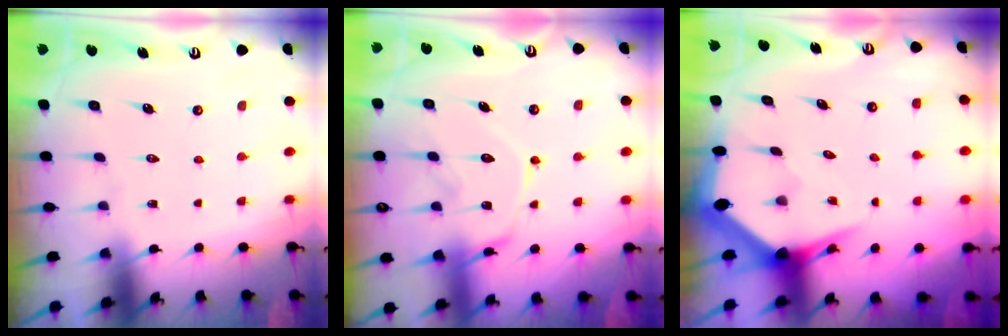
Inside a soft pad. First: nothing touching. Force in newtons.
{"total": 15.0, "press": 15.0, "slide": 1.1}
{"total": 4.9, "press": 4.9, "slide": 0.5}